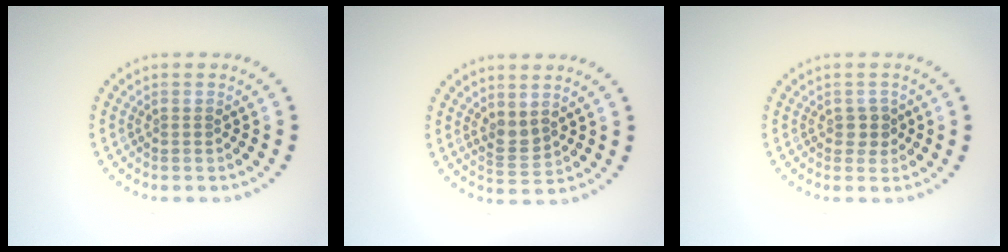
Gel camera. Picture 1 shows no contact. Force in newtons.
{"total": 1.8, "press": 1.5, "slide": 1.0}
{"total": 1.4, "press": 1.3, "slide": 0.7}